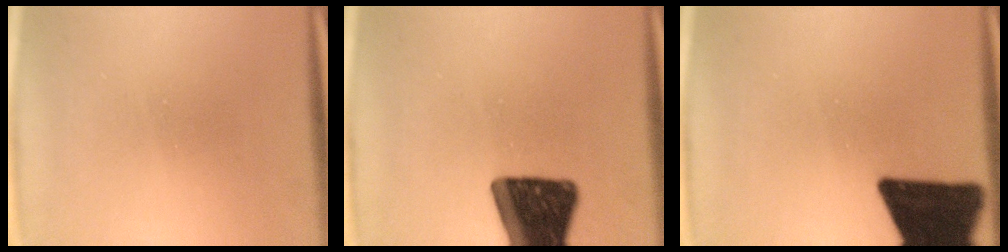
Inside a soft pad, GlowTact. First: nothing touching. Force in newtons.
{"total": 16.2}
{"total": 18.9}